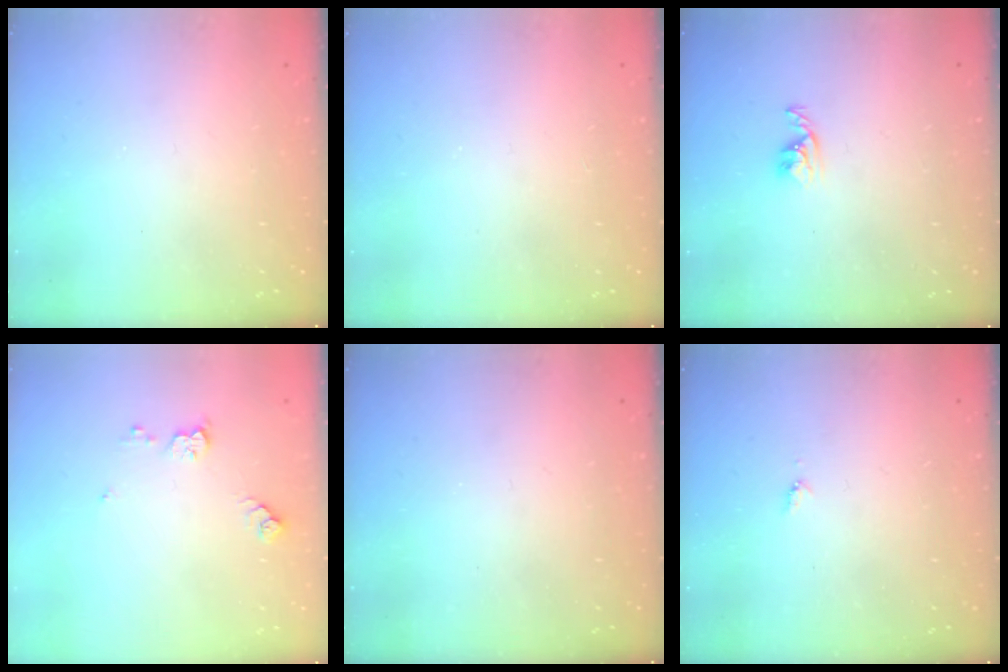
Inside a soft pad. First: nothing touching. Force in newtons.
{"total": 1.7, "press": 1.7, "slide": 0.2}
{"total": 3.7, "press": 3.6, "slide": 0.6}
{"total": 6.8, "press": 6.8, "slide": 0.5}
{"total": 0.0}
{"total": 3.5, "press": 3.5, "slide": 0.5}